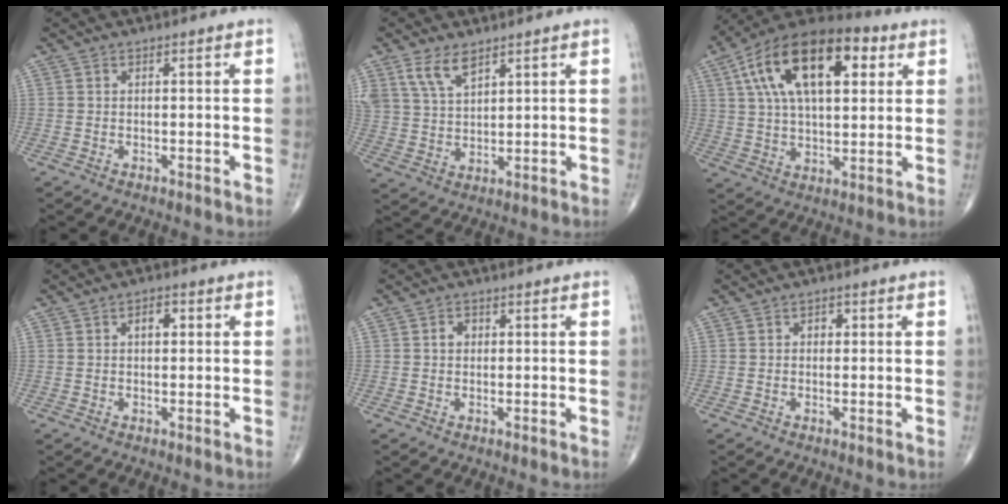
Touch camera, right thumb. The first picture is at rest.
{"total": 6.7, "force": [4.5, 3.0, 4.0], "torque": [-0.071, -0.016, 0.095]}
{"total": 22.3, "force": [7.6, 11.1, 17.8], "torque": [-0.295, 0.012, 0.122]}
{"total": 2.6, "force": [0.7, 1.5, 2.0], "torque": [-0.026, 0.007, 0.008]}
{"total": 1.8, "force": [0.2, 1.5, 1.0], "torque": [-0.009, 0.005, 0.002]}
{"total": 1.5, "force": [0.2, 1.2, 0.9], "torque": [-0.002, 0.004, -0.001]}